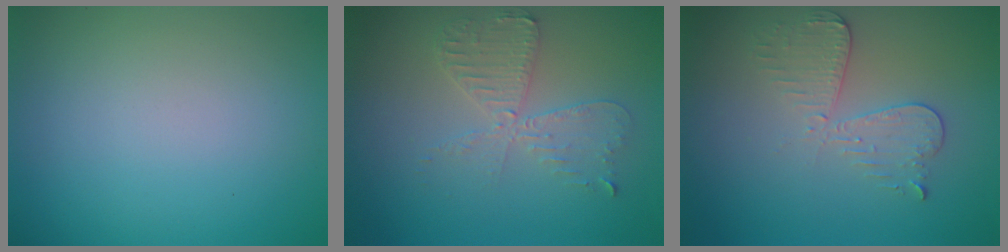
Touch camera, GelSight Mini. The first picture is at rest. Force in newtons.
{"total": 3.6, "press": 3.1, "slide": 1.9}
{"total": 2.9, "press": 2.7, "slide": 1.2}